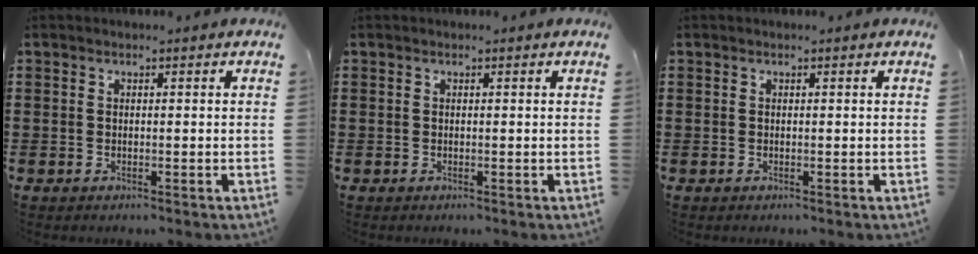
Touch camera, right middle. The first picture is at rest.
{"total": 0.0}
{"total": 0.0}